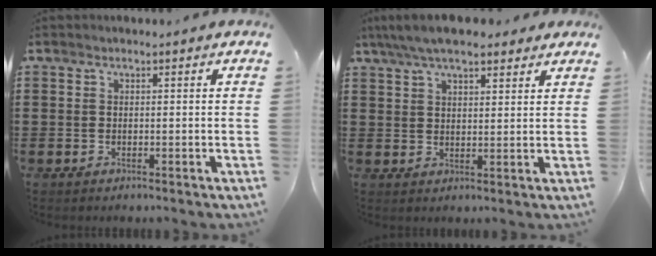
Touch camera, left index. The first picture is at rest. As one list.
[{"total": 6.8, "force": [5.5, 1.9, 3.5], "torque": [-0.082, -0.003, 0.101]}]